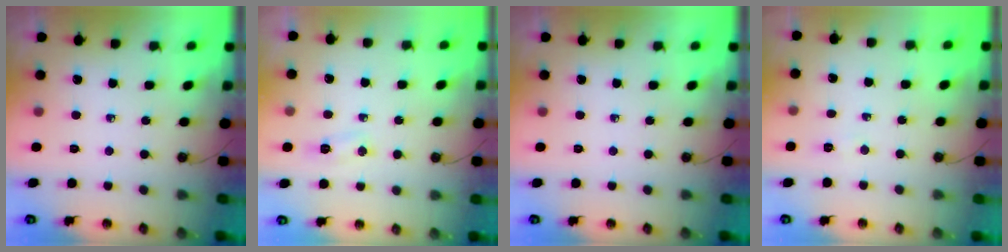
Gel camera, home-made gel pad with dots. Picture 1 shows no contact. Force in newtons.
{"total": 4.2, "press": 4.1, "slide": 0.5}
{"total": 0.0}
{"total": 2.8, "press": 2.8, "slide": 0.5}